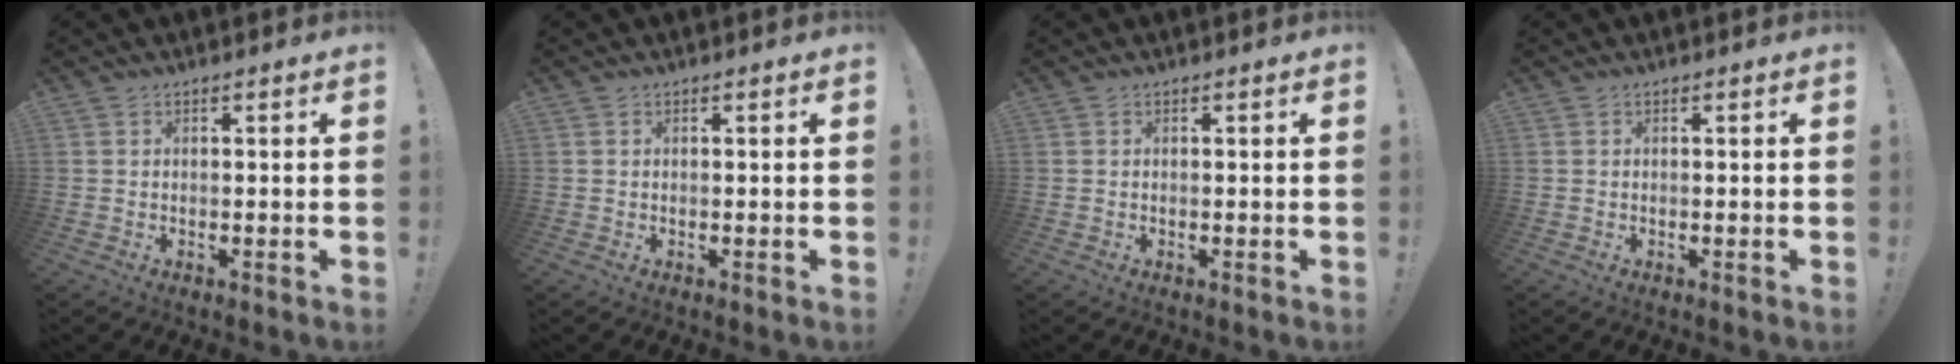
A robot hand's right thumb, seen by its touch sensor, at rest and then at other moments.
{"total": 0.0}
{"total": 0.0}
{"total": 0.0}